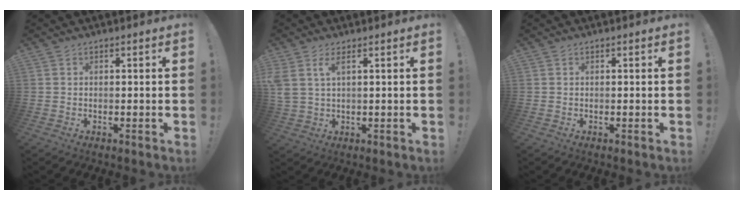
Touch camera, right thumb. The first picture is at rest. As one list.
[{"total": 4.2, "force": [2.0, 1.2, 3.5], "torque": [-0.071, -0.007, 0.040]}, {"total": 0.0}]